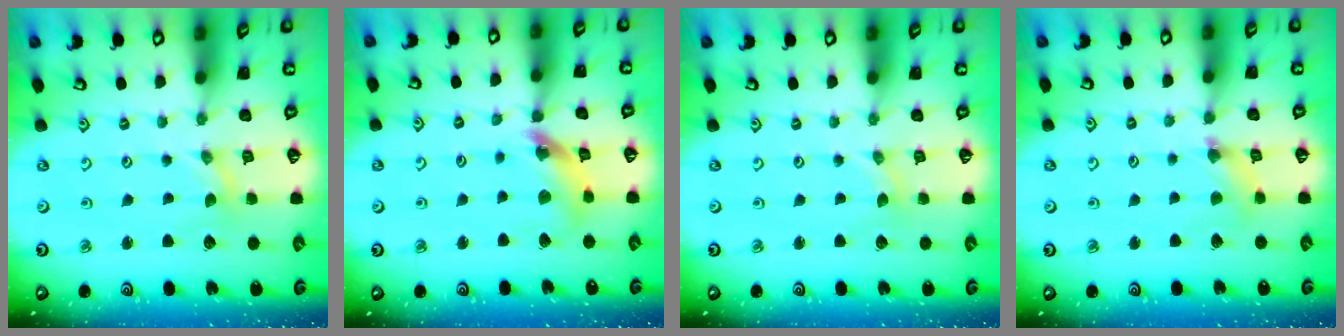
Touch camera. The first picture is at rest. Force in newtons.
{"total": 12.2, "press": 12.1, "slide": 1.6}
{"total": 0.0}
{"total": 3.7, "press": 3.7, "slide": 0.4}